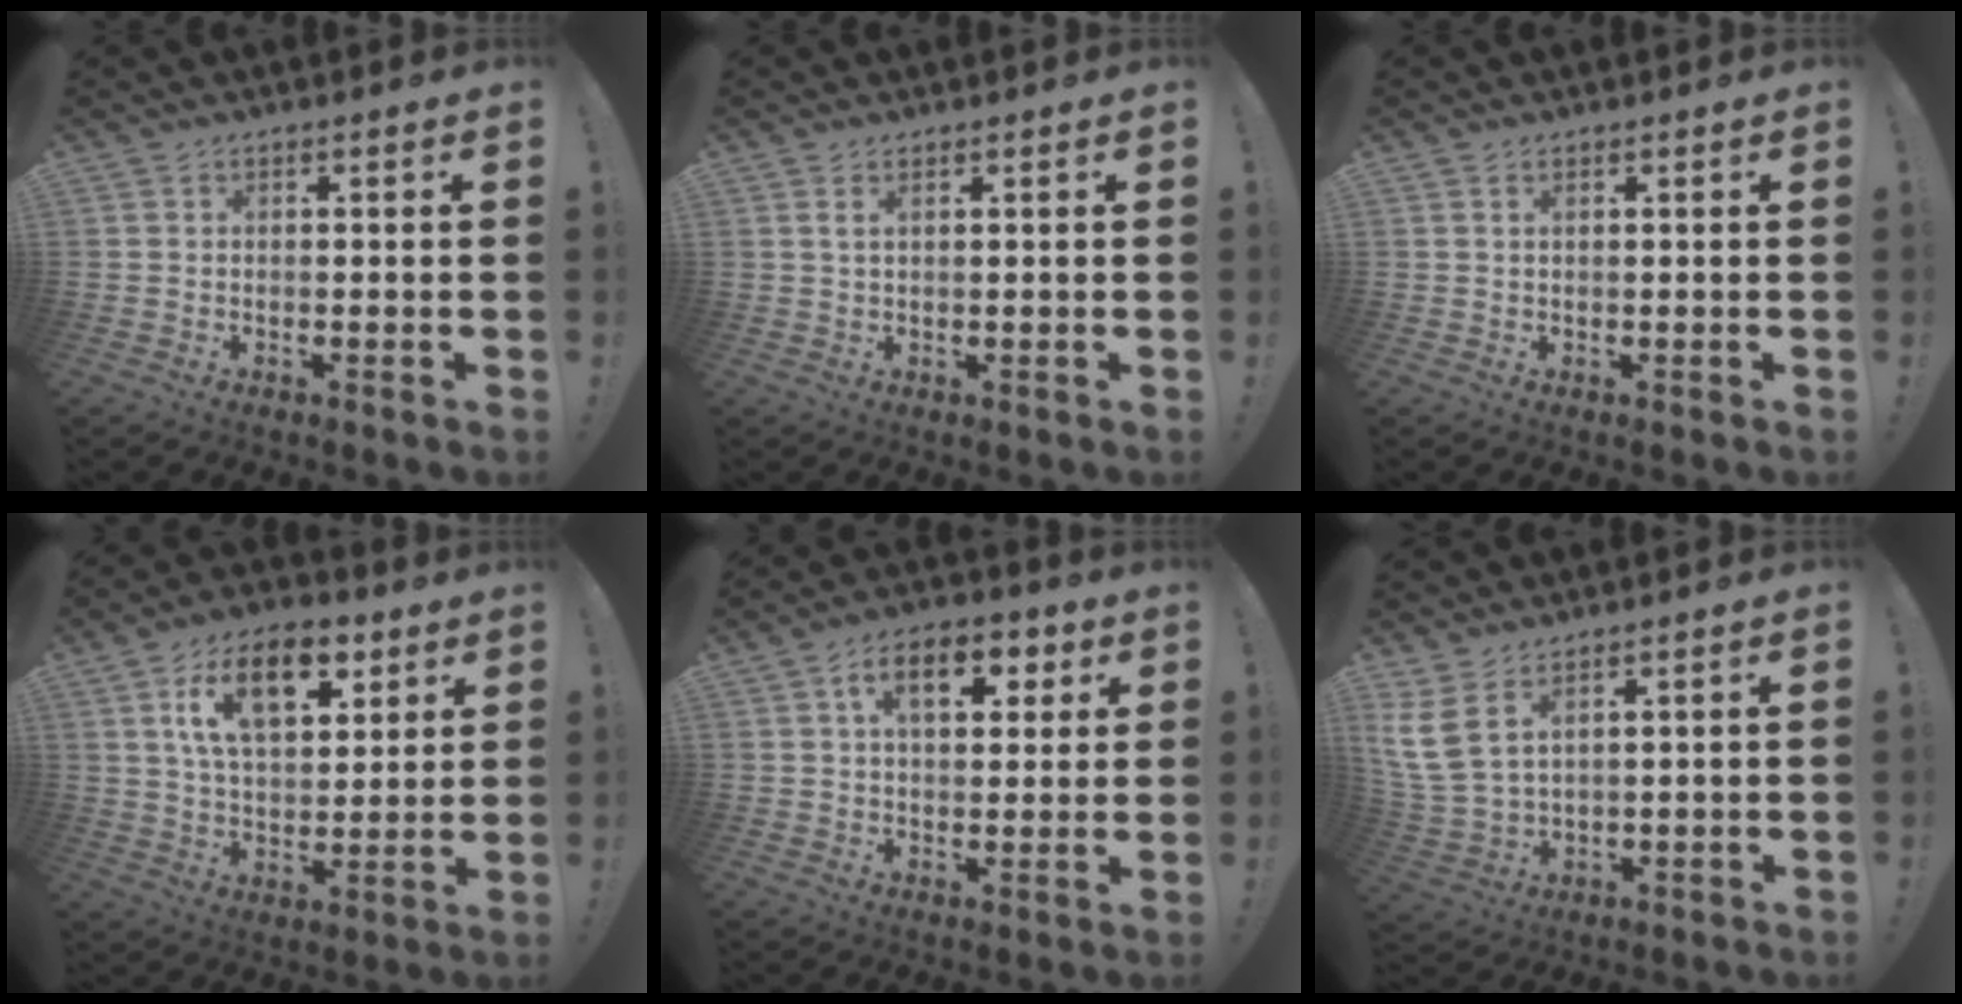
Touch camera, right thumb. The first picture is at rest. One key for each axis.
{"total": 1.7, "fx": 0.9, "fy": 0.6, "fz": 1.3, "tx": -0.029, "ty": 0.000, "tz": 0.017}
{"total": 0.6, "fx": 0.4, "fy": 0.2, "fz": 0.4, "tx": -0.008, "ty": 0.000, "tz": 0.009}
{"total": 16.3, "fx": 7.6, "fy": 8.8, "fz": 11.4, "tx": -0.181, "ty": -0.013, "tz": 0.133}
{"total": 11.6, "fx": 4.2, "fy": 6.5, "fz": 8.6, "tx": -0.122, "ty": 0.006, "tz": 0.068}
{"total": 8.2, "fx": 4.7, "fy": 3.5, "fz": 5.6, "tx": -0.135, "ty": -0.019, "tz": 0.097}